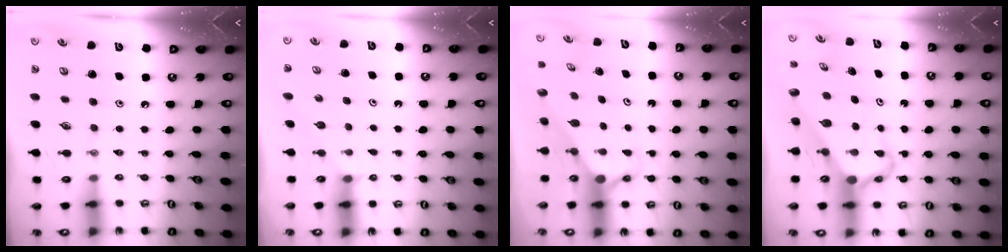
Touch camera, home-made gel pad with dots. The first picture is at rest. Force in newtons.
{"total": 2.5, "press": 2.5, "slide": 0.3}
{"total": 2.9, "press": 2.9, "slide": 0.3}
{"total": 7.7, "press": 7.7, "slide": 0.7}